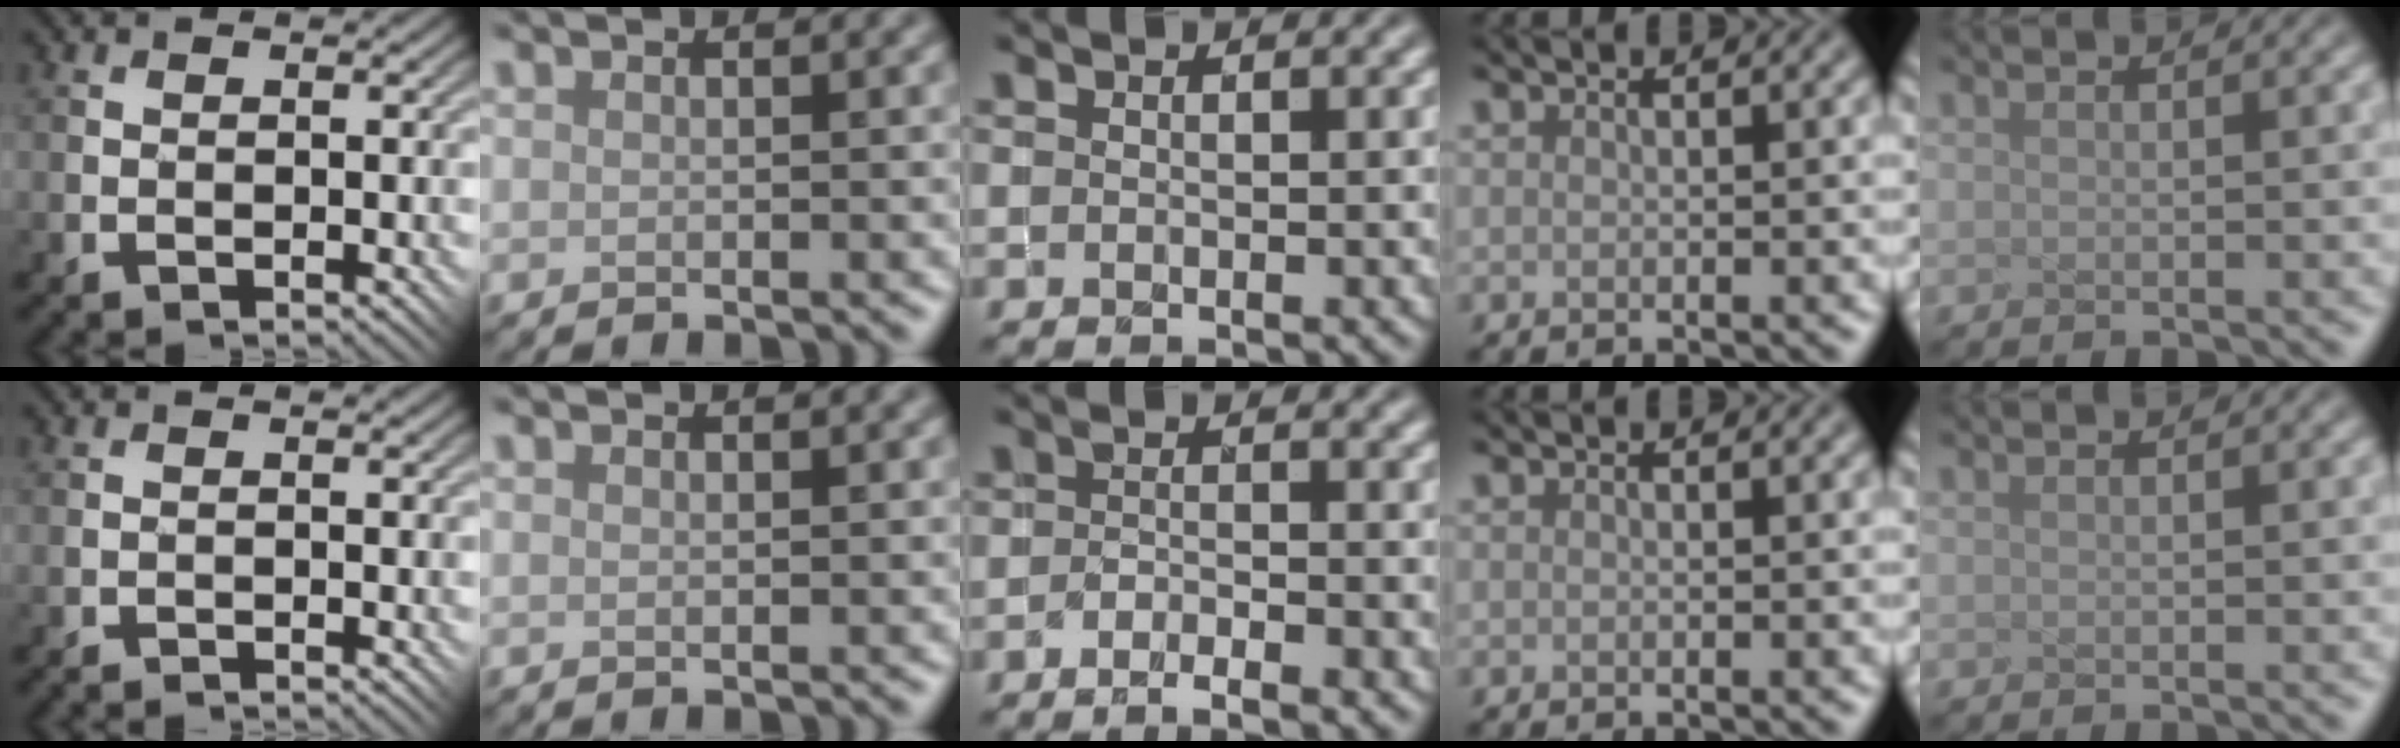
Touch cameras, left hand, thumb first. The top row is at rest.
{"thumb": {"total": 1.0, "force": [-0.9, -0.3, -0.2], "torque": [0.004, 0.007, -0.020]}, "middle": {"total": 2.6, "force": [-1.9, 0.4, 1.7], "torque": [-0.032, 0.002, -0.035]}}